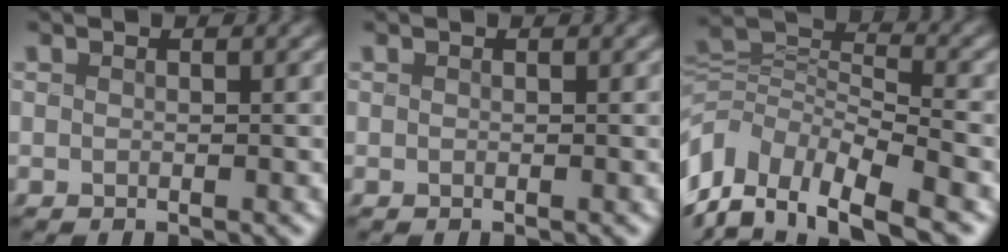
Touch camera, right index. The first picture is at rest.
{"total": 0.0}
{"total": 12.1, "force": [-4.9, 8.5, 7.1], "torque": [-0.153, -0.025, -0.082]}